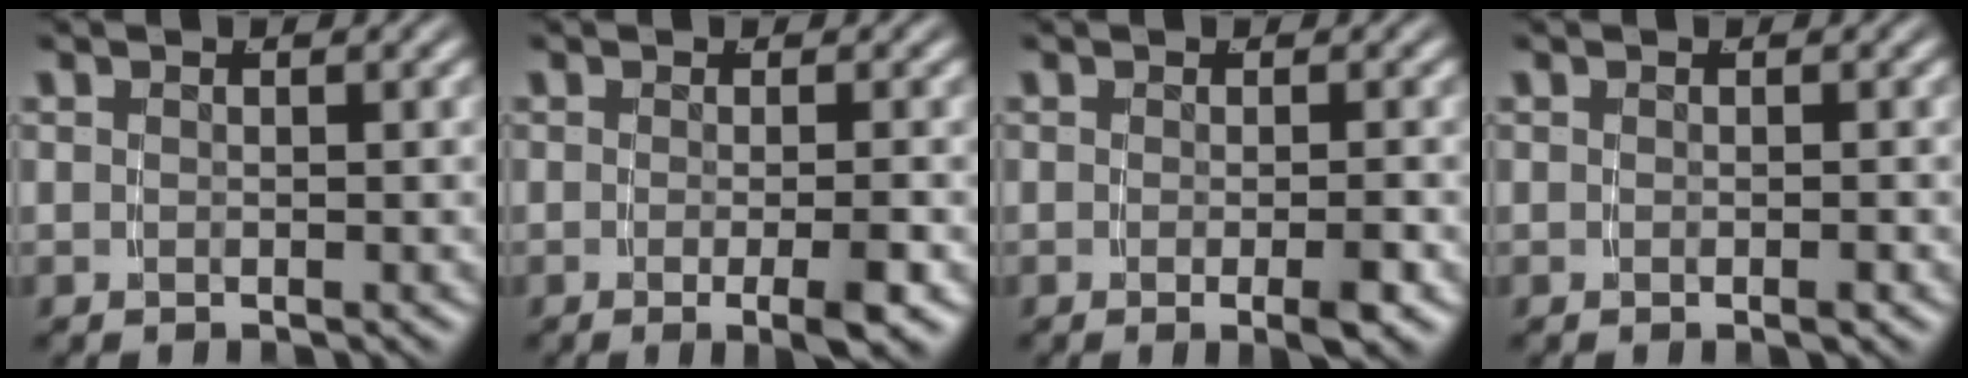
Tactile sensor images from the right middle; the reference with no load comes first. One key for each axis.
{"total": 3.5, "fx": -1.9, "fy": -0.2, "fz": 2.9, "tx": -0.037, "ty": -0.006, "tz": -0.029}
{"total": 2.2, "fx": -1.2, "fy": -0.3, "fz": 1.9, "tx": -0.023, "ty": -0.001, "tz": -0.020}
{"total": 0.5, "fx": -0.3, "fy": -0.1, "fz": 0.4, "tx": -0.004, "ty": 0.002, "tz": -0.007}